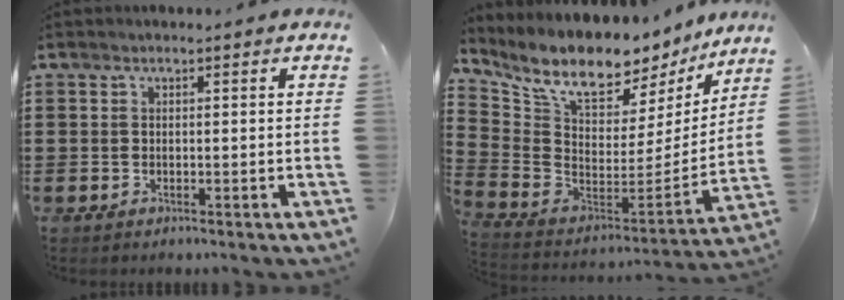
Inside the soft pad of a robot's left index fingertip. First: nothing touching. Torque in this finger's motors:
{"motor_torque": [2.14, 0.00, 1.05, 0.21]}